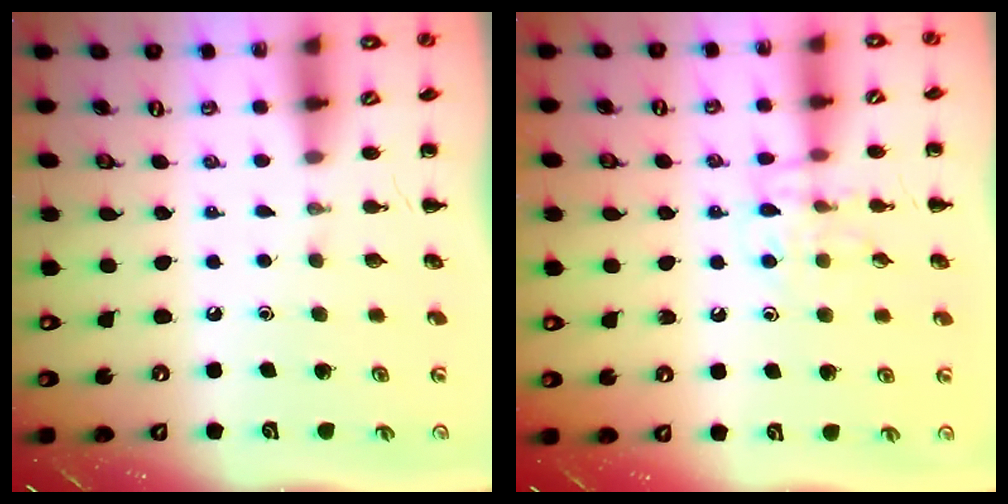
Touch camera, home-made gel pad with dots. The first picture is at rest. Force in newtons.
{"total": 9.8, "press": 9.8, "slide": 1.1}